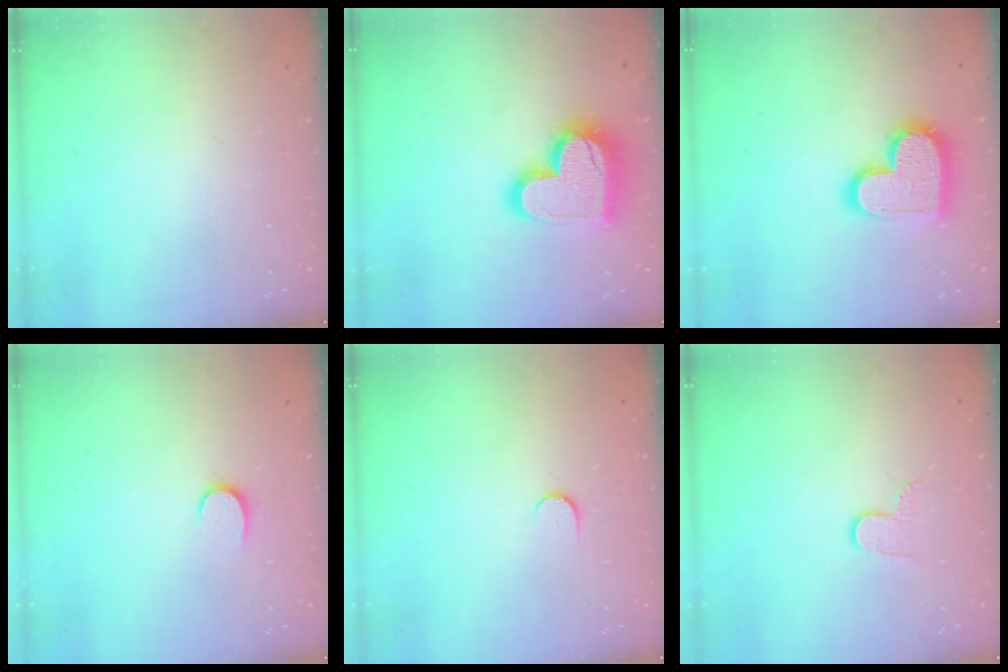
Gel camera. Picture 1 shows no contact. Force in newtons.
{"total": 19.4, "press": 19.3, "slide": 1.5}
{"total": 16.0, "press": 16.0, "slide": 1.1}
{"total": 6.5, "press": 6.5, "slide": 0.7}
{"total": 3.4, "press": 3.4, "slide": 0.4}
{"total": 4.6, "press": 4.6, "slide": 0.5}